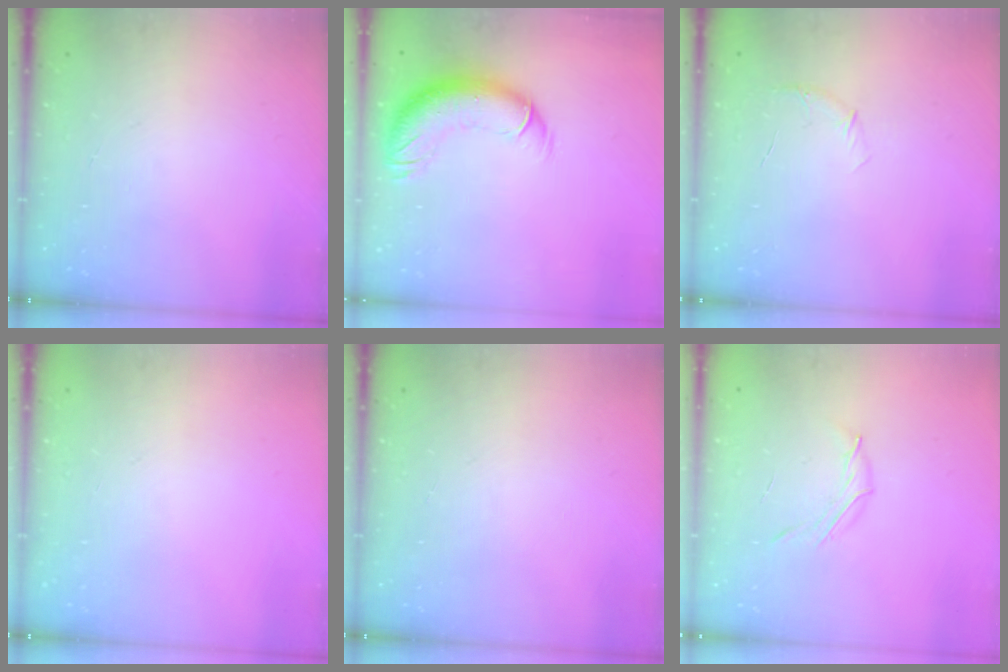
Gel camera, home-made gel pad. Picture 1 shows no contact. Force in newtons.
{"total": 13.0, "press": 12.6, "slide": 3.4}
{"total": 5.2, "press": 5.0, "slide": 1.5}
{"total": 0.0}
{"total": 0.0}
{"total": 4.2, "press": 4.0, "slide": 1.2}